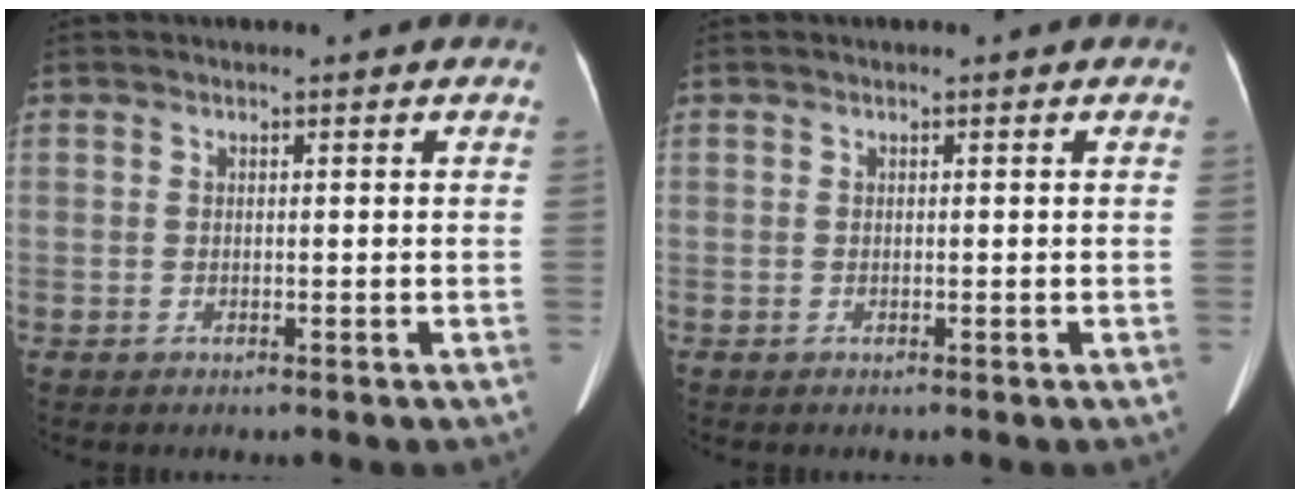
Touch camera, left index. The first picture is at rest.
{"total": 0.0}